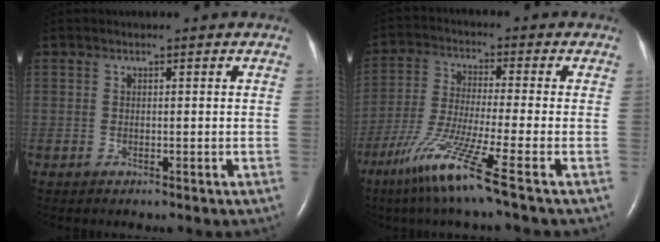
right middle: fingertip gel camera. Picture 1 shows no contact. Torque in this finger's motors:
{"motor_torque": [1.25, -0.89, 0.30, 0.14]}